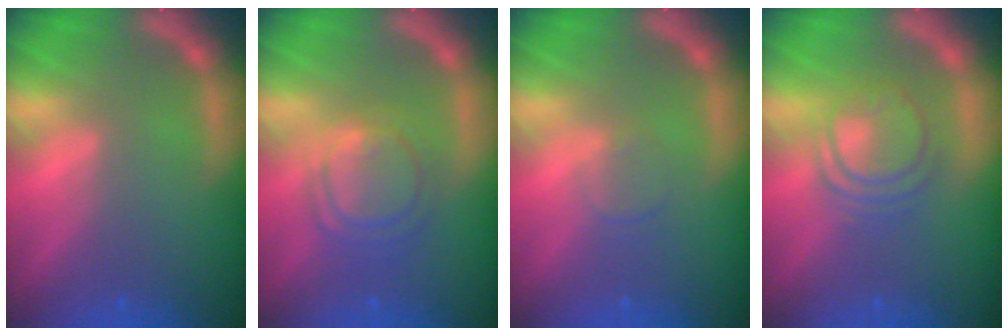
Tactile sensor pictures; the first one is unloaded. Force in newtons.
{"total": 5.6}
{"total": 1.4}
{"total": 5.0}